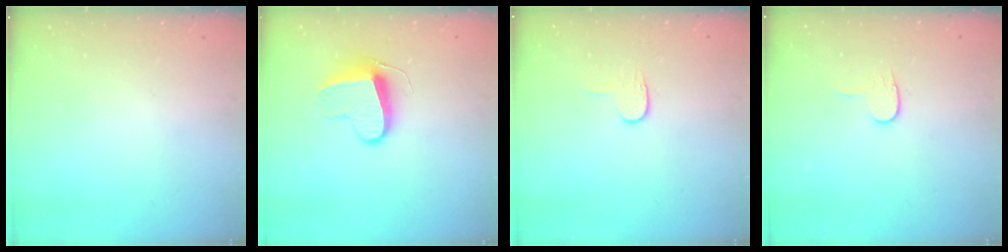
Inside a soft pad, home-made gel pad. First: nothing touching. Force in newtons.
{"total": 11.2, "press": 11.1, "slide": 0.8}
{"total": 3.8, "press": 3.8, "slide": 0.4}
{"total": 6.2, "press": 6.2, "slide": 0.5}